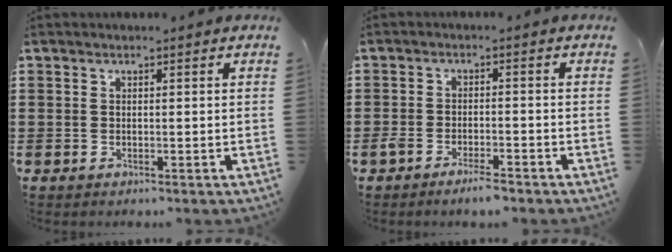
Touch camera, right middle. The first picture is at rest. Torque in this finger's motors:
{"motor_torque": [0.53, -0.40, 0.08, 0.10]}